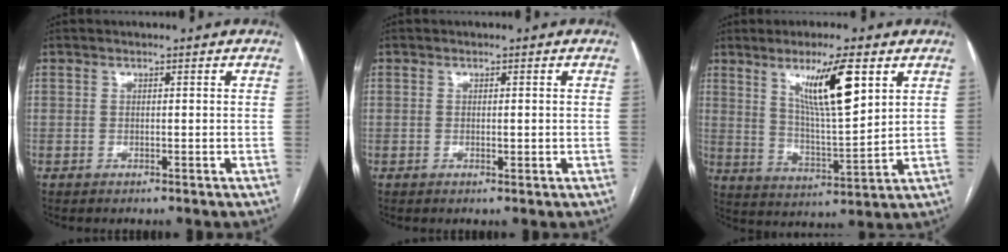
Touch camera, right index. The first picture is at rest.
{"total": 1.0, "force": [-0.1, 0.3, 0.9], "torque": [-0.015, -0.002, 0.001]}
{"total": 11.4, "force": [5.5, 1.0, 9.9], "torque": [-0.176, -0.007, 0.101]}